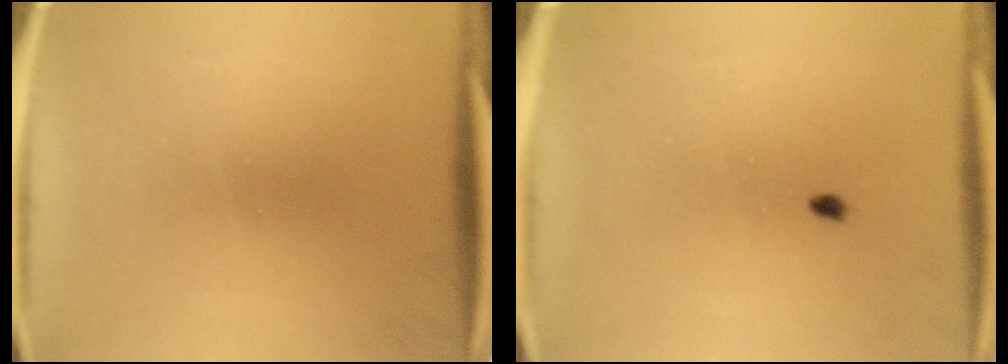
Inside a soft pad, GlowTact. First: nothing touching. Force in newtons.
{"total": 1.4}